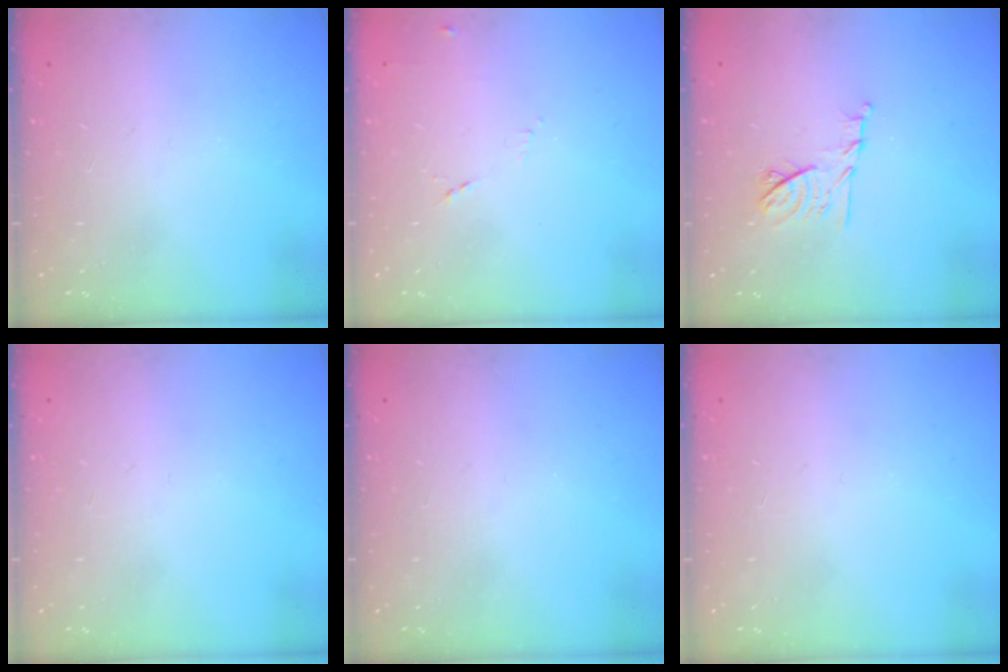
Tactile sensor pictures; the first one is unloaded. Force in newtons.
{"total": 4.4, "press": 4.3, "slide": 1.0}
{"total": 10.5, "press": 10.5, "slide": 0.3}
{"total": 0.0}
{"total": 0.0}
{"total": 0.0}